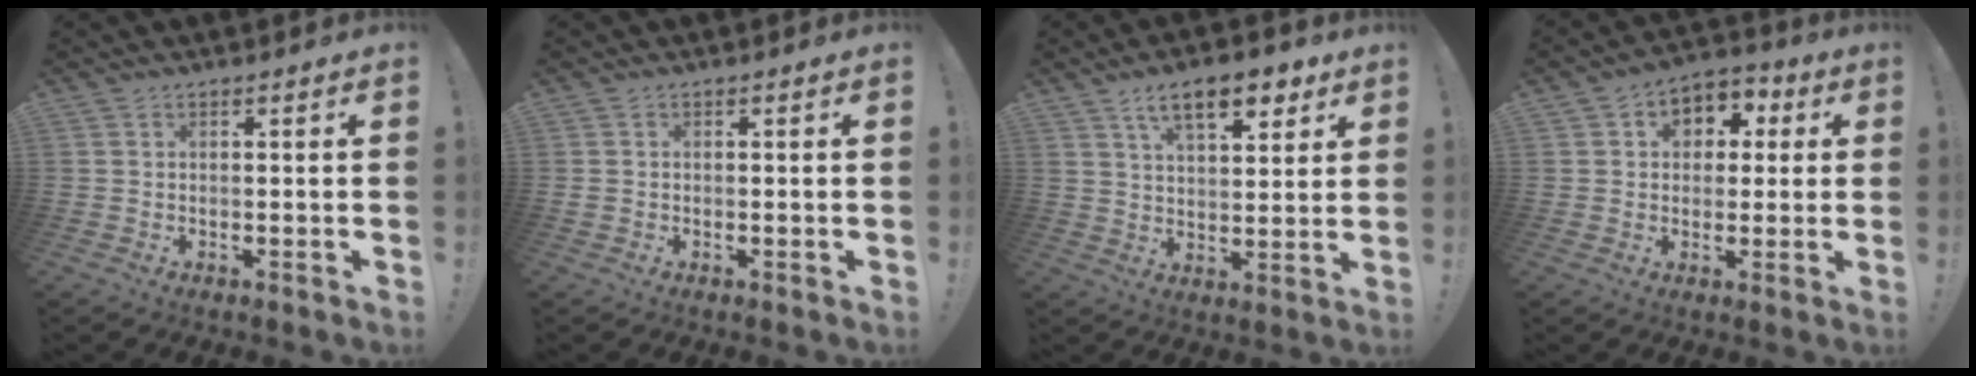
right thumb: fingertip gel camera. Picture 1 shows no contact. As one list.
[{"total": 0.9, "force": [-0.2, 0.8, 0.3], "torque": [-0.008, 0.004, -0.003]}, {"total": 12.3, "force": [7.0, 5.1, 8.6], "torque": [-0.128, -0.025, 0.121]}, {"total": 6.9, "force": [0.6, 6.2, 2.9], "torque": [-0.038, 0.006, 0.017]}]